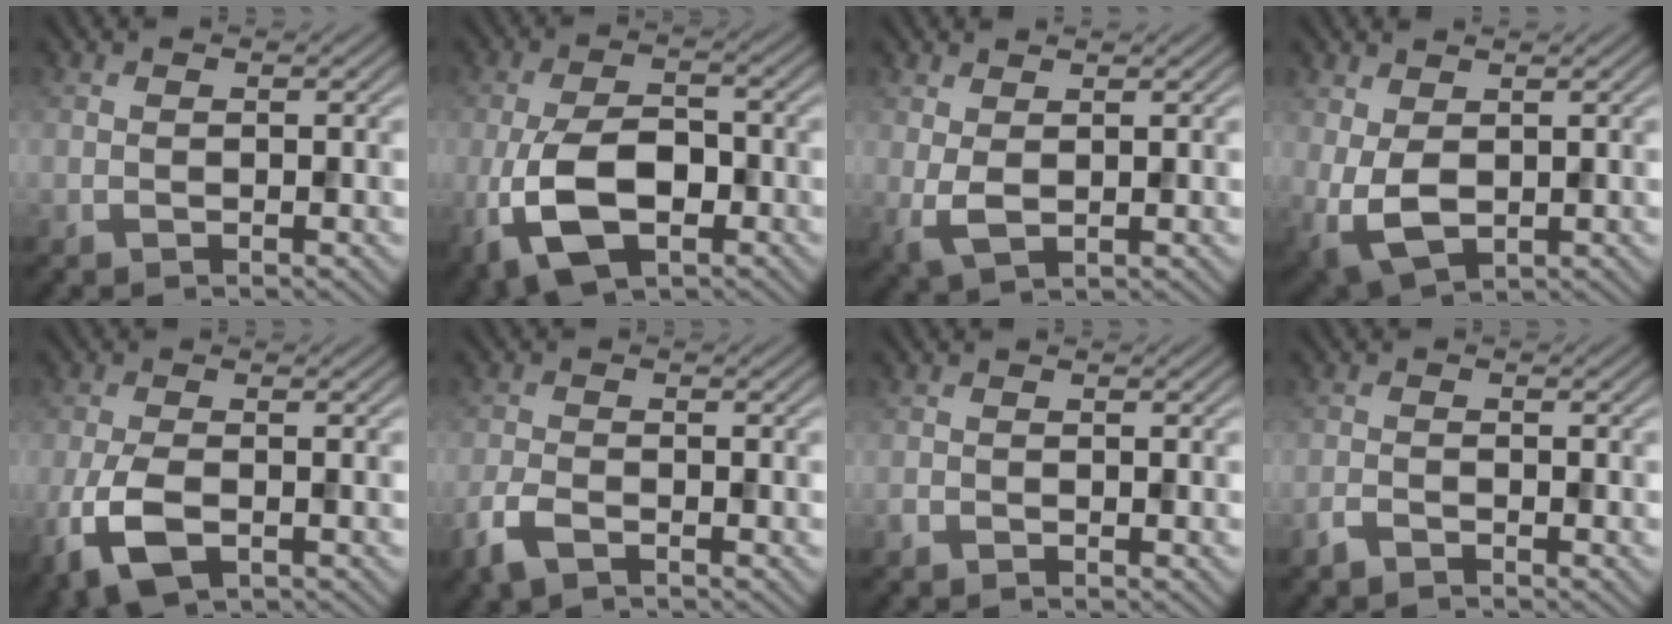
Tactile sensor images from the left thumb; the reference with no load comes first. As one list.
[{"total": 9.5, "force": [-3.5, 4.9, 7.3], "torque": [-0.163, -0.013, -0.071]}, {"total": 2.7, "force": [0.8, 1.2, 2.2], "torque": [-0.057, -0.004, 0.018]}, {"total": 5.0, "force": [0.1, 3.0, 3.9], "torque": [-0.100, -0.009, 0.006]}, {"total": 6.2, "force": [-2.5, 3.0, 4.9], "torque": [-0.120, -0.014, -0.051]}, {"total": 3.6, "force": [-2.3, 1.4, 2.3], "torque": [-0.056, -0.009, -0.055]}, {"total": 0.6, "force": [-0.5, 0.3, 0.2], "torque": [-0.005, -0.001, -0.010]}, {"total": 1.5, "force": [-1.3, 0.3, 0.7], "torque": [-0.018, -0.001, -0.032]}]